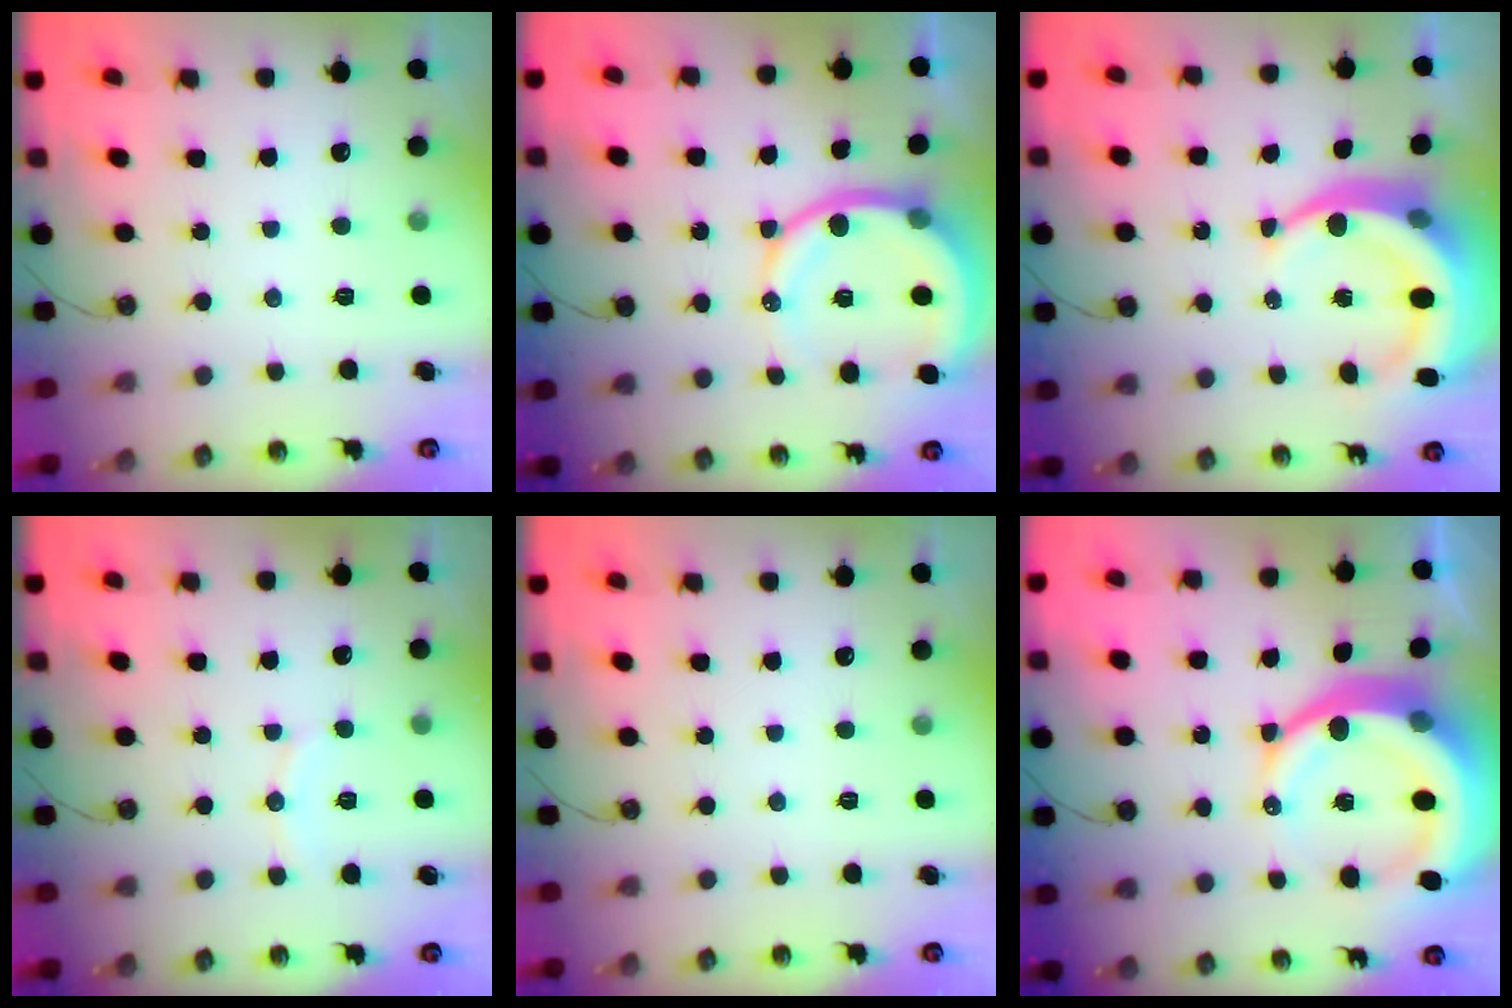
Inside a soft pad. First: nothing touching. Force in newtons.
{"total": 14.5, "press": 14.4, "slide": 1.8}
{"total": 10.8, "press": 10.7, "slide": 1.4}
{"total": 6.4, "press": 6.3, "slide": 0.4}
{"total": 0.0}
{"total": 18.7, "press": 18.6, "slide": 1.9}